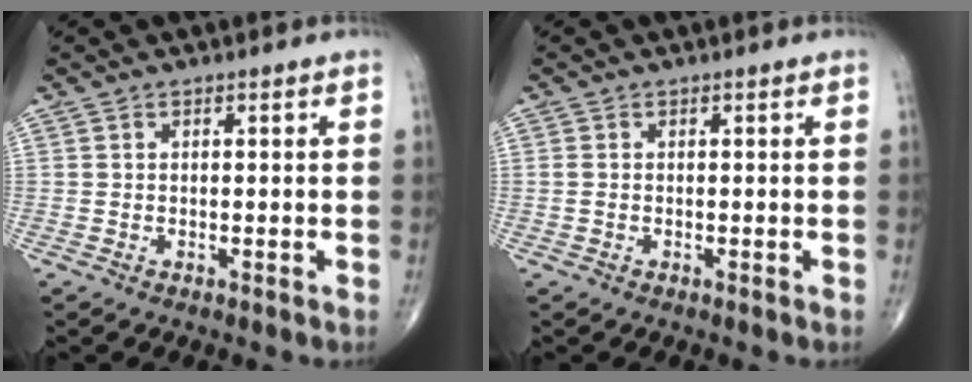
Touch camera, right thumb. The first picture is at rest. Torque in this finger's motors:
{"motor_torque": [-0.10, -0.05, -0.01, 0.25, -0.02]}